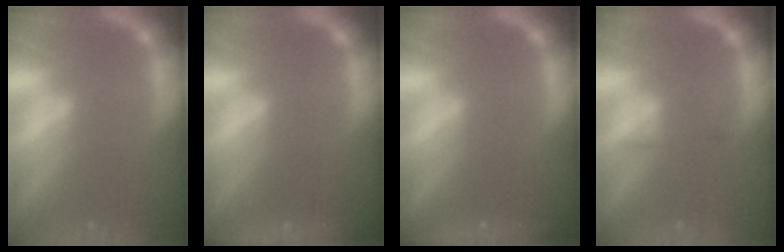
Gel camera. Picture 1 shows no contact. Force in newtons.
{"total": 3.9}
{"total": 3.5}
{"total": 0.9}